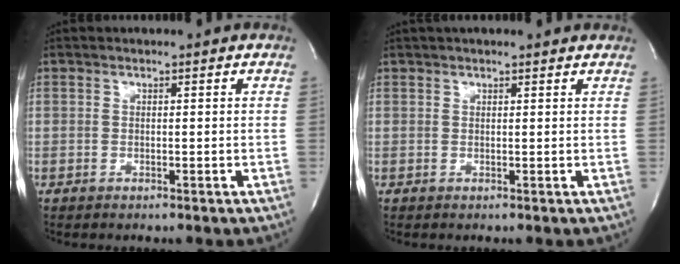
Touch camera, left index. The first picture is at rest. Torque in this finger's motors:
{"motor_torque": [0.99, -0.94, 0.45, 0.10]}